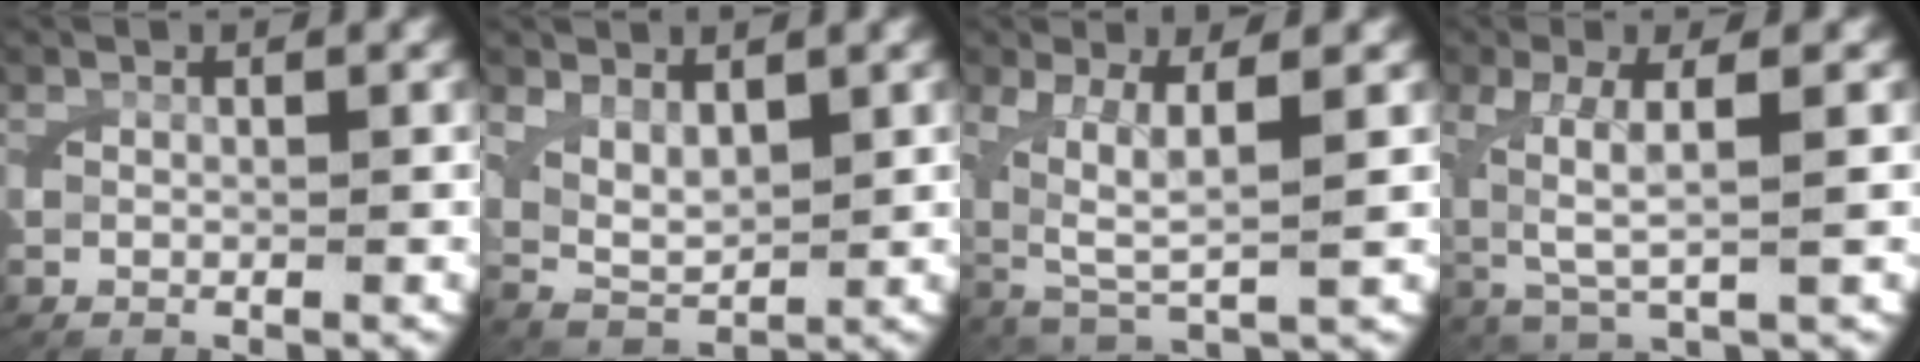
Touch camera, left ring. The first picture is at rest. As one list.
[{"total": 4.0, "force": [1.2, 3.0, 2.4], "torque": [-0.056, -0.015, 0.026]}, {"total": 5.3, "force": [1.2, 2.5, 4.5], "torque": [-0.099, -0.019, 0.037]}, {"total": 4.5, "force": [0.7, 1.7, 4.1], "torque": [-0.091, -0.007, 0.022]}]